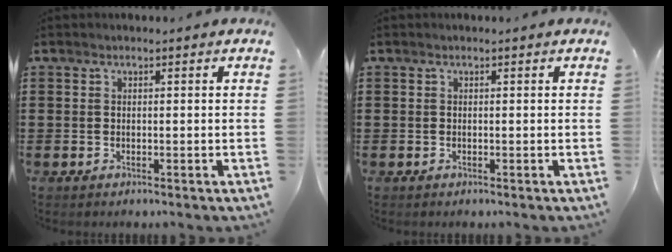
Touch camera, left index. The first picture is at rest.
{"total": 0.0}